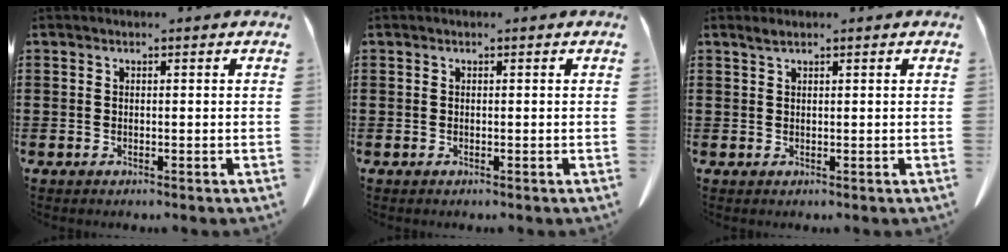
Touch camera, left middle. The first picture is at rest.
{"total": 0.0}
{"total": 1.1, "force": [0.8, 0.1, 0.7], "torque": [-0.016, 0.001, 0.014]}